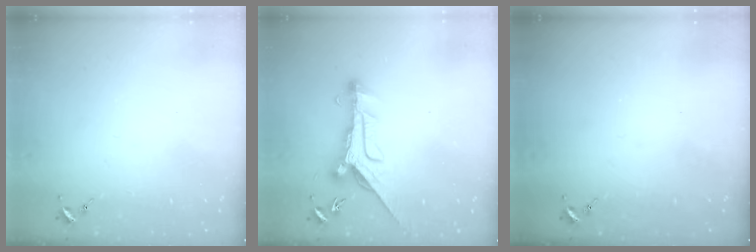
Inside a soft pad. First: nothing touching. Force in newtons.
{"total": 12.2, "press": 12.1, "slide": 1.2}
{"total": 0.0}